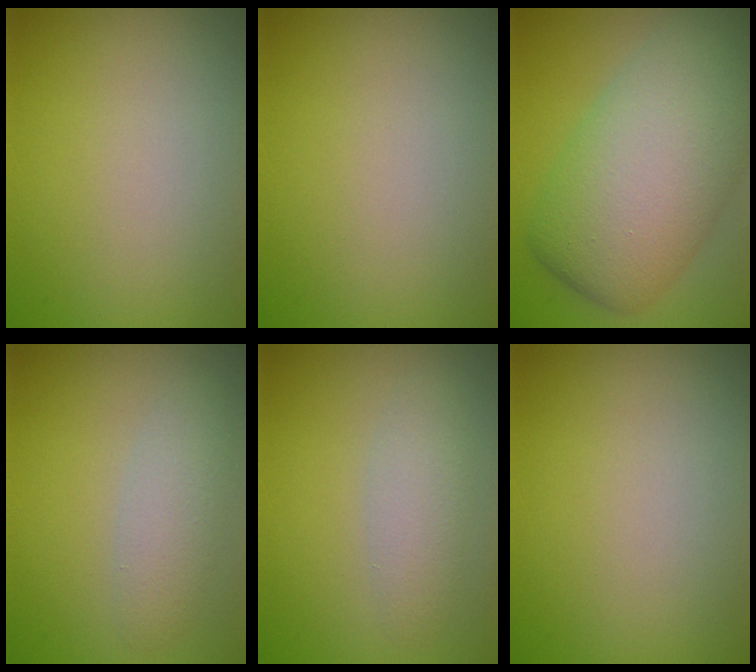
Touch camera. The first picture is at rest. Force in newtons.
{"total": 0.0}
{"total": 11.1, "press": 11.1, "slide": 0.5}
{"total": 2.4, "press": 2.4, "slide": 0.1}
{"total": 2.3, "press": 2.3, "slide": 0.2}
{"total": 0.0}